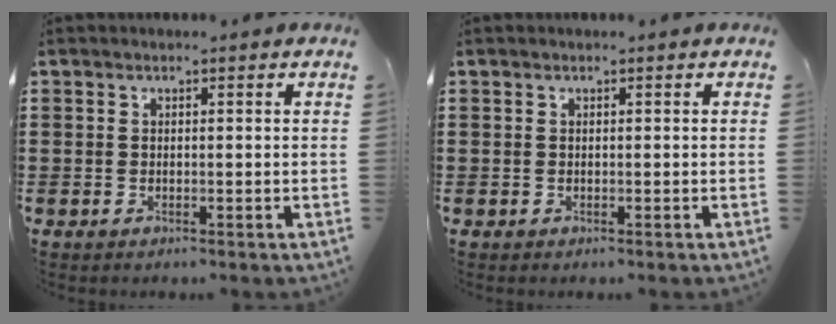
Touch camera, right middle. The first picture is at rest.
{"total": 0.0}